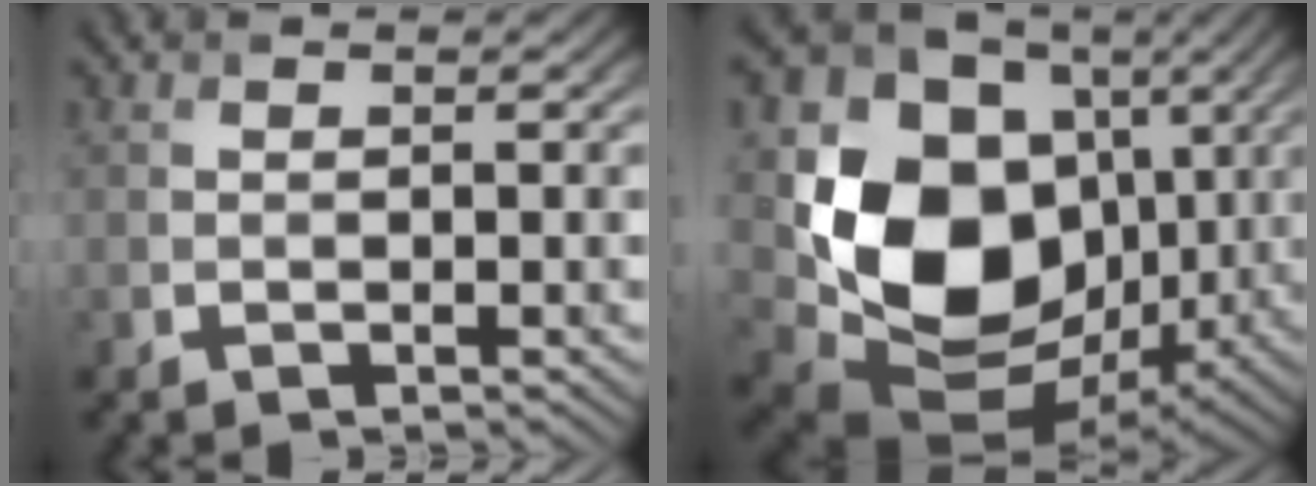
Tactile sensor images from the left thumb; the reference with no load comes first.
{"total": 15.7, "force": [-0.2, 12.4, 9.6], "torque": [-0.192, -0.036, -0.003]}